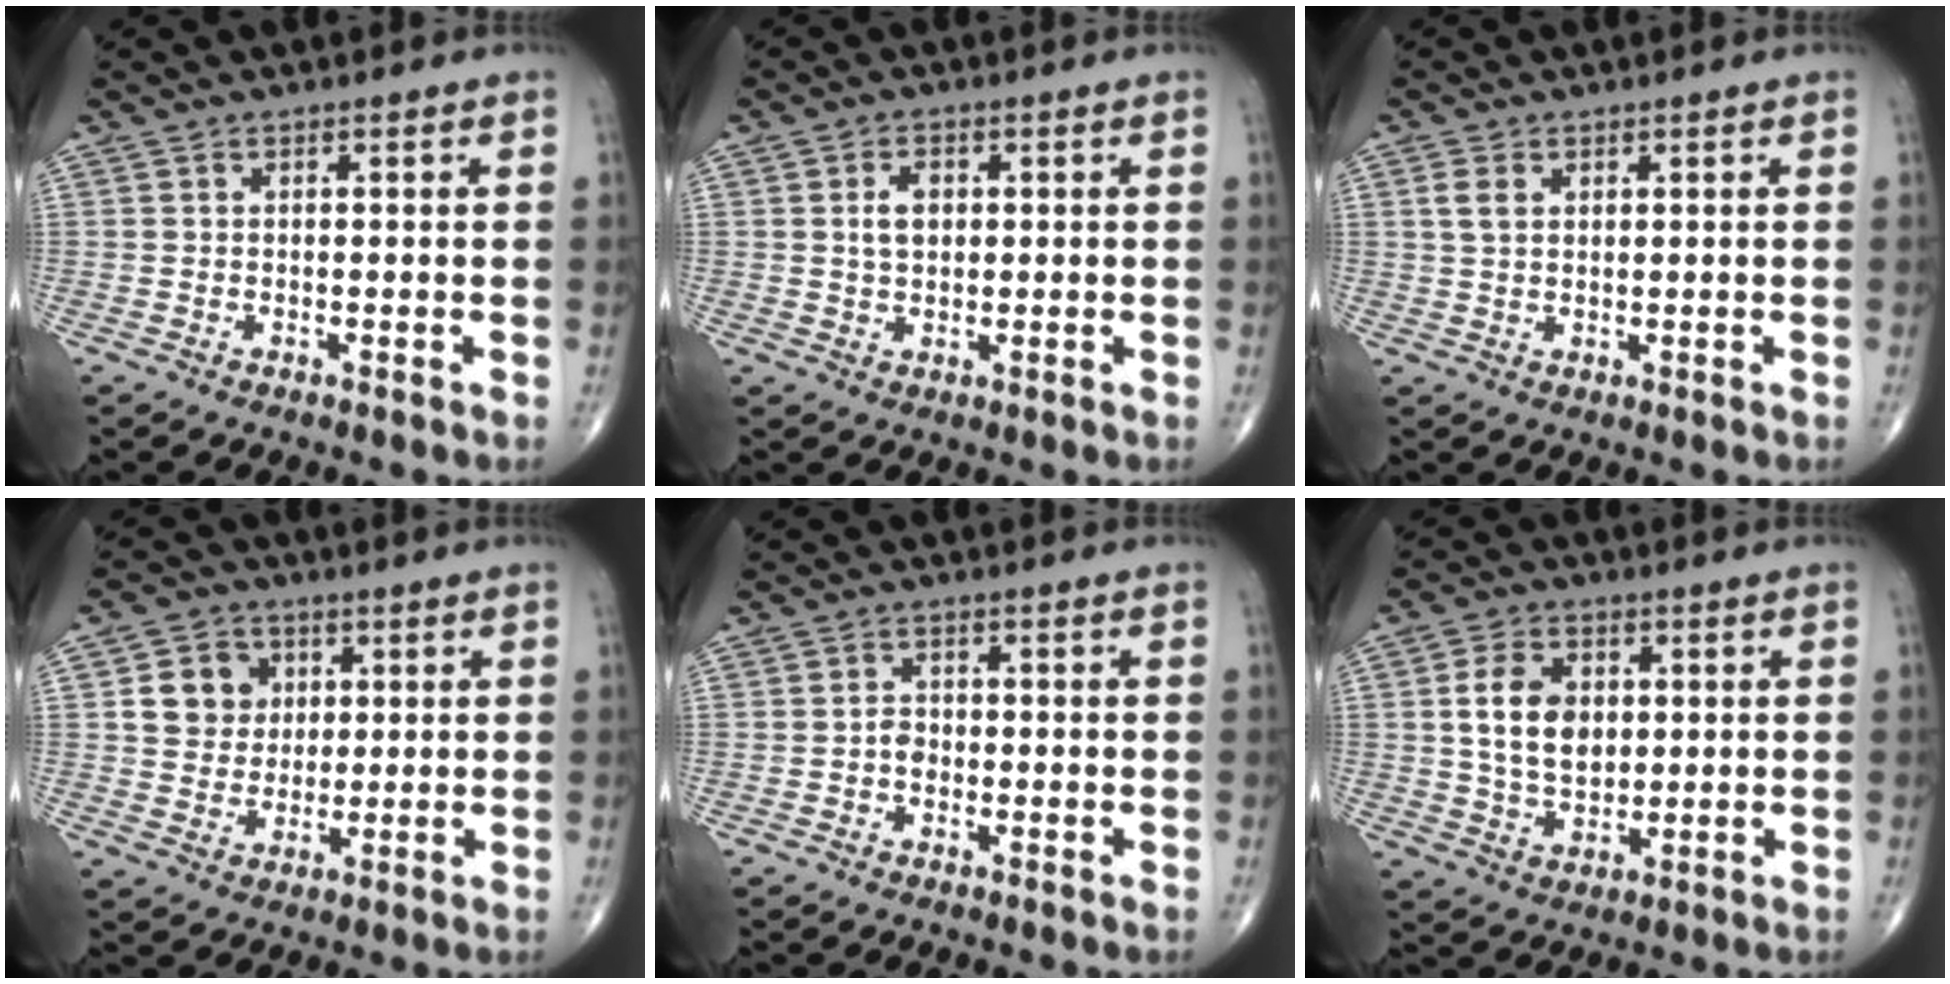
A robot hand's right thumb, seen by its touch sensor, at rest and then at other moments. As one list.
[{"total": 3.9, "force": [0.8, 2.6, 2.7], "torque": [-0.040, 0.001, 0.014]}, {"total": 2.9, "force": [1.2, 1.9, 1.9], "torque": [-0.037, 0.001, 0.027]}, {"total": 7.6, "force": [1.8, 6.8, 3.0], "torque": [-0.018, -0.004, 0.031]}, {"total": 1.9, "force": [-0.7, 1.5, 1.0], "torque": [-0.007, 0.006, -0.017]}, {"total": 9.6, "force": [1.5, 6.7, 6.7], "torque": [-0.102, -0.006, 0.030]}]